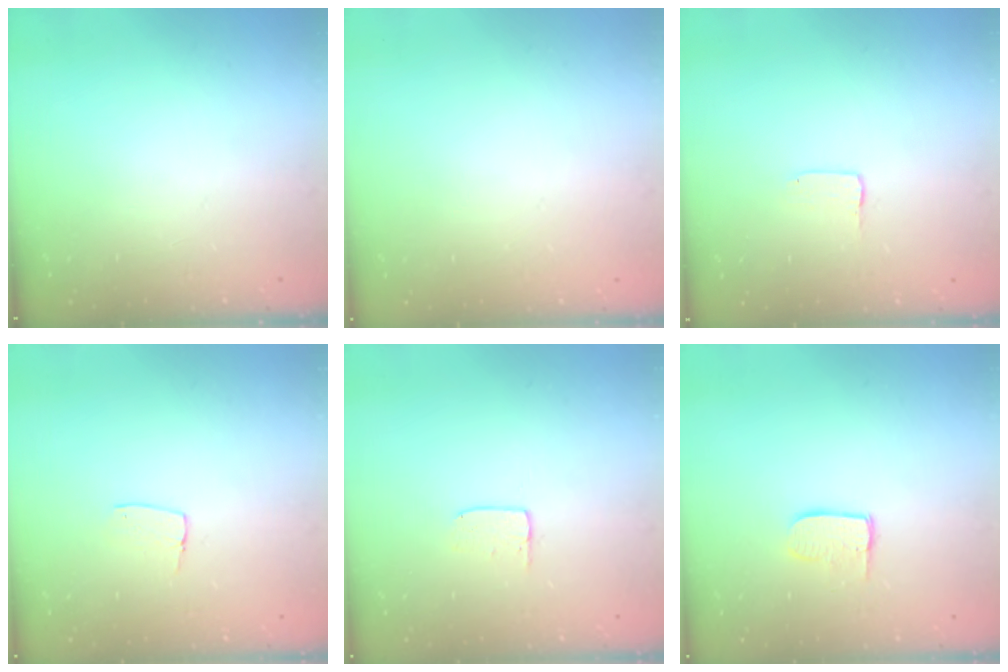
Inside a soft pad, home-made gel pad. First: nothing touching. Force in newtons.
{"total": 0.0}
{"total": 1.3, "press": 1.2, "slide": 0.1}
{"total": 5.5, "press": 5.5, "slide": 0.4}
{"total": 3.4, "press": 3.4, "slide": 0.3}
{"total": 7.0, "press": 7.0, "slide": 0.3}